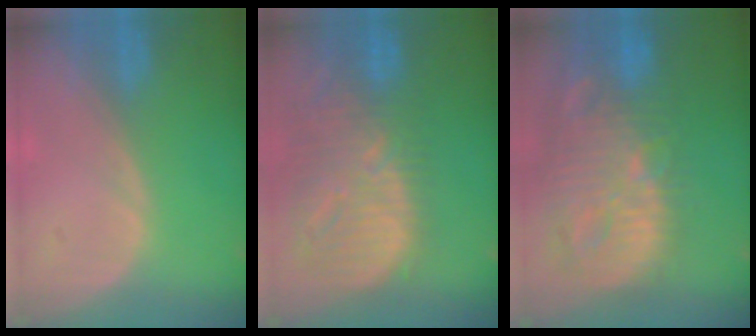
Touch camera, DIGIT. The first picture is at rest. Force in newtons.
{"total": 13.5, "press": 11.7, "slide": 6.8}
{"total": 14.5, "press": 12.7, "slide": 7.1}